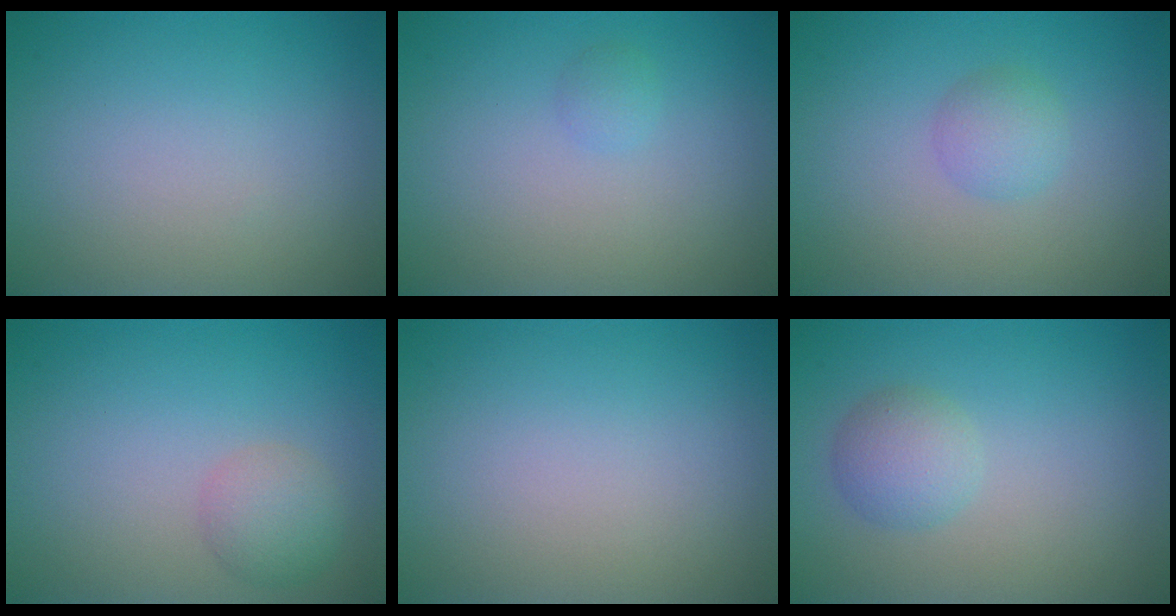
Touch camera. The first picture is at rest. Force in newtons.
{"total": 0.8, "press": 0.8, "slide": 0.0}
{"total": 1.8, "press": 1.8, "slide": 0.0}
{"total": 2.4, "press": 2.4, "slide": 0.0}
{"total": 0.0}
{"total": 2.4, "press": 2.4, "slide": 0.0}